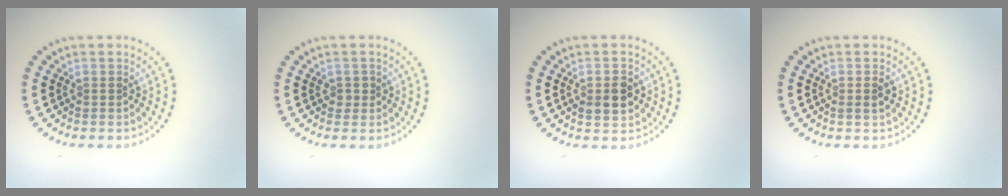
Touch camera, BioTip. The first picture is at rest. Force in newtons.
{"total": 0.8, "press": 0.8, "slide": 0.2}
{"total": 3.0, "press": 3.0, "slide": 0.2}
{"total": 1.1, "press": 1.0, "slide": 0.5}